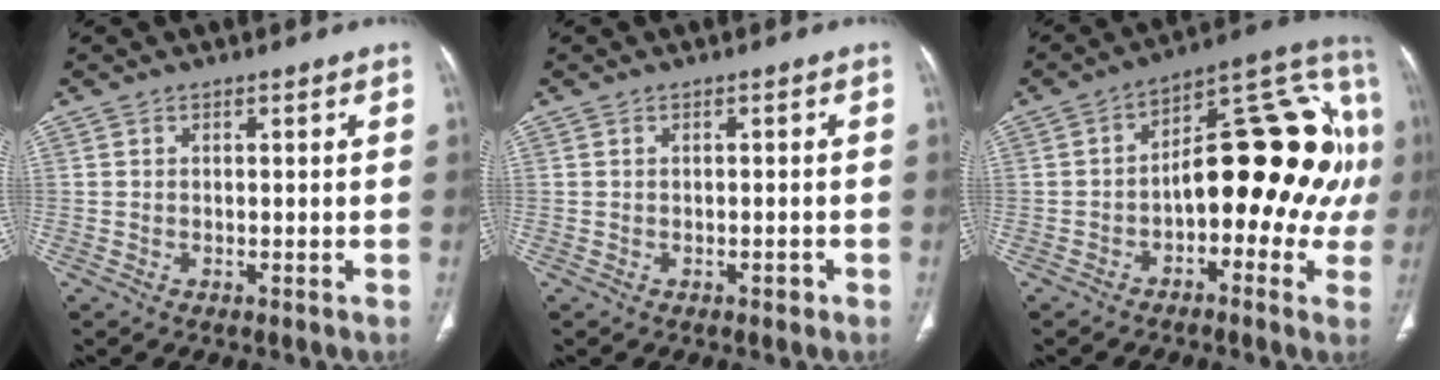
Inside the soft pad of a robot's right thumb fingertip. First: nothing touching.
{"total": 1.0, "force": [-0.5, 0.6, 0.5], "torque": [-0.007, 0.005, -0.006]}
{"total": 23.1, "force": [-1.1, 11.6, 20.0], "torque": [-0.236, 0.051, -0.025]}